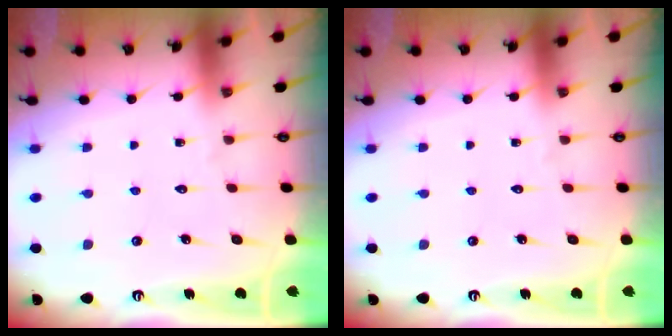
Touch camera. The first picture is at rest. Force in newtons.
{"total": 0.0}